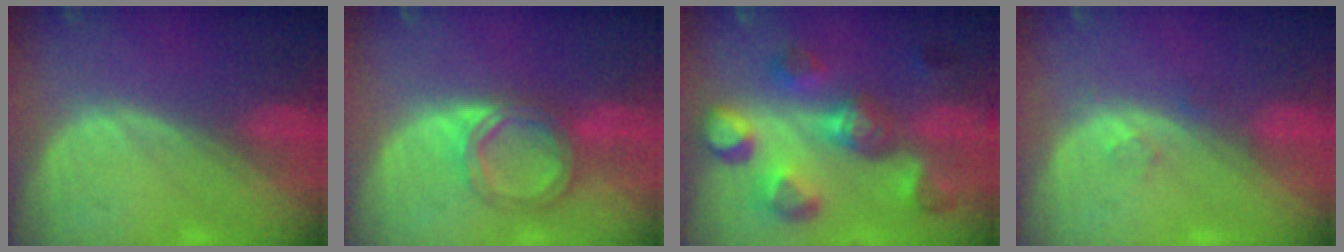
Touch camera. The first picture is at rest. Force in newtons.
{"total": 6.1, "press": 5.4, "slide": 3.0}
{"total": 10.7, "press": 10.0, "slide": 3.7}
{"total": 1.4, "press": 1.4, "slide": 0.1}